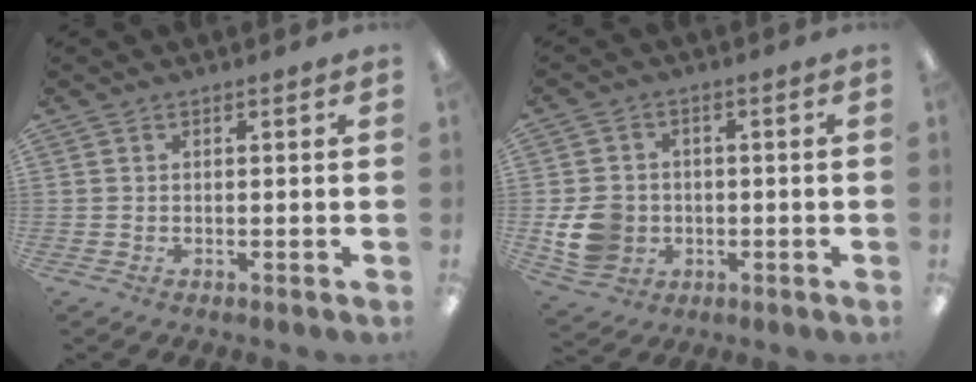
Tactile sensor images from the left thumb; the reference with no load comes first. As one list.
[{"total": 9.1, "force": [-1.5, 8.0, 4.1], "torque": [-0.093, 0.014, -0.024]}]